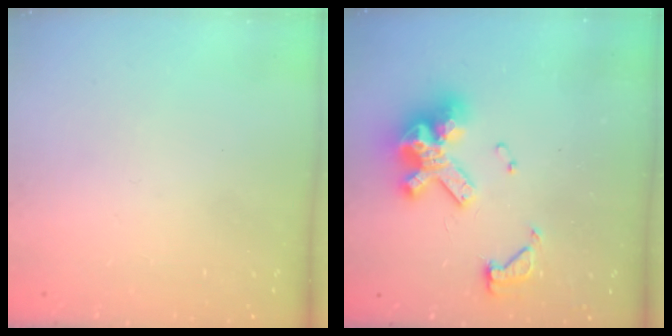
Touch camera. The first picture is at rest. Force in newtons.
{"total": 16.5, "press": 16.4, "slide": 1.8}